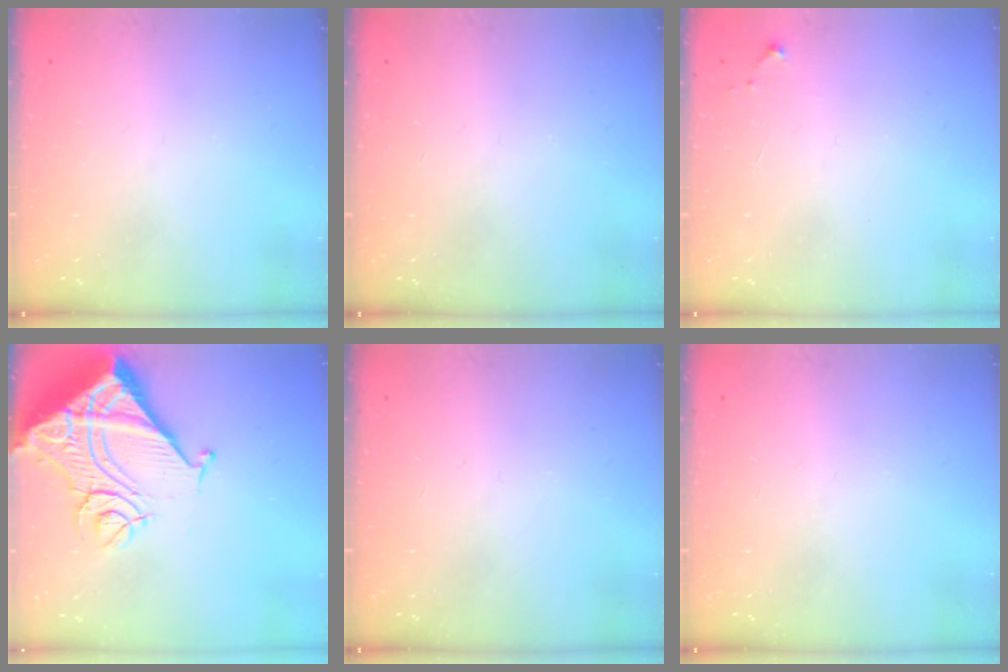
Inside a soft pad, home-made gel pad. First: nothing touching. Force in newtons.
{"total": 0.0}
{"total": 4.3, "press": 4.3, "slide": 0.7}
{"total": 20.9, "press": 20.7, "slide": 2.6}
{"total": 0.0}
{"total": 0.0}